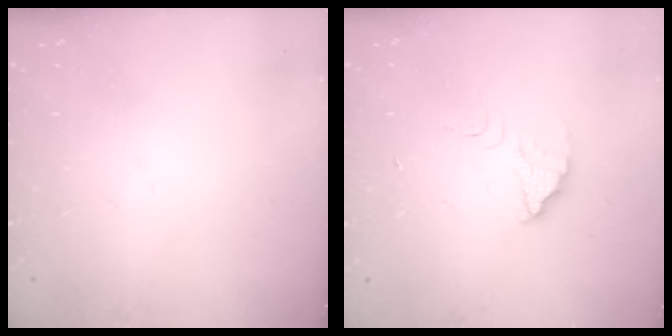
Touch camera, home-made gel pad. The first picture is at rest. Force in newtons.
{"total": 3.5, "press": 3.5, "slide": 0.2}